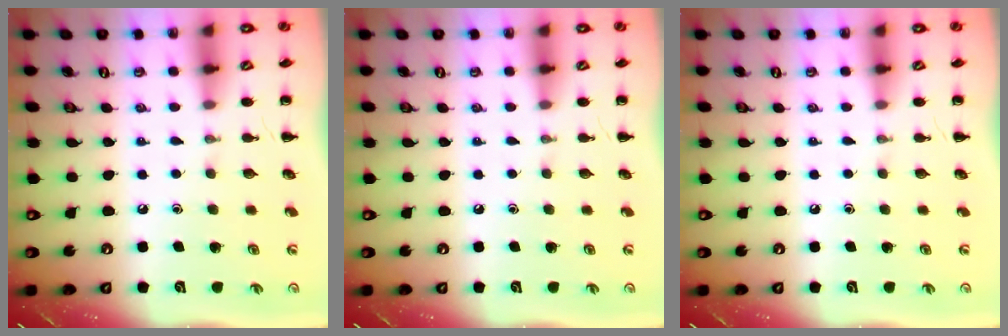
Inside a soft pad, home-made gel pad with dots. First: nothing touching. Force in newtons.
{"total": 0.0}
{"total": 0.0}